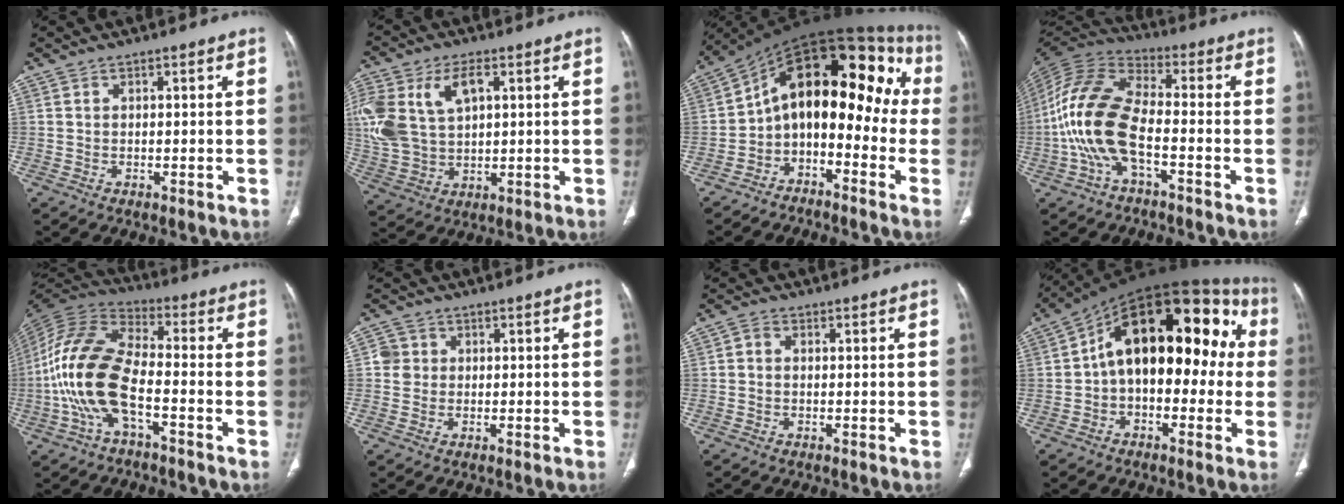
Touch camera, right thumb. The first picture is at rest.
{"total": 18.6, "force": [5.2, 11.9, 13.3], "torque": [-0.315, 0.011, 0.105]}
{"total": 18.8, "force": [-1.9, 10.9, 15.3], "torque": [-0.174, 0.109, -0.040]}
{"total": 15.0, "force": [-4.0, 6.9, 12.7], "torque": [-0.276, 0.038, -0.084]}
{"total": 16.0, "force": [-4.5, 7.2, 13.5], "torque": [-0.291, 0.038, -0.092]}
{"total": 3.1, "force": [0.5, 3.0, 0.6], "torque": [0.009, 0.004, 0.005]}
{"total": 1.5, "force": [0.0, 1.2, 0.9], "torque": [-0.010, 0.005, -0.003]}
{"total": 22.0, "force": [1.4, 12.4, 18.1], "torque": [-0.224, 0.060, 0.006]}